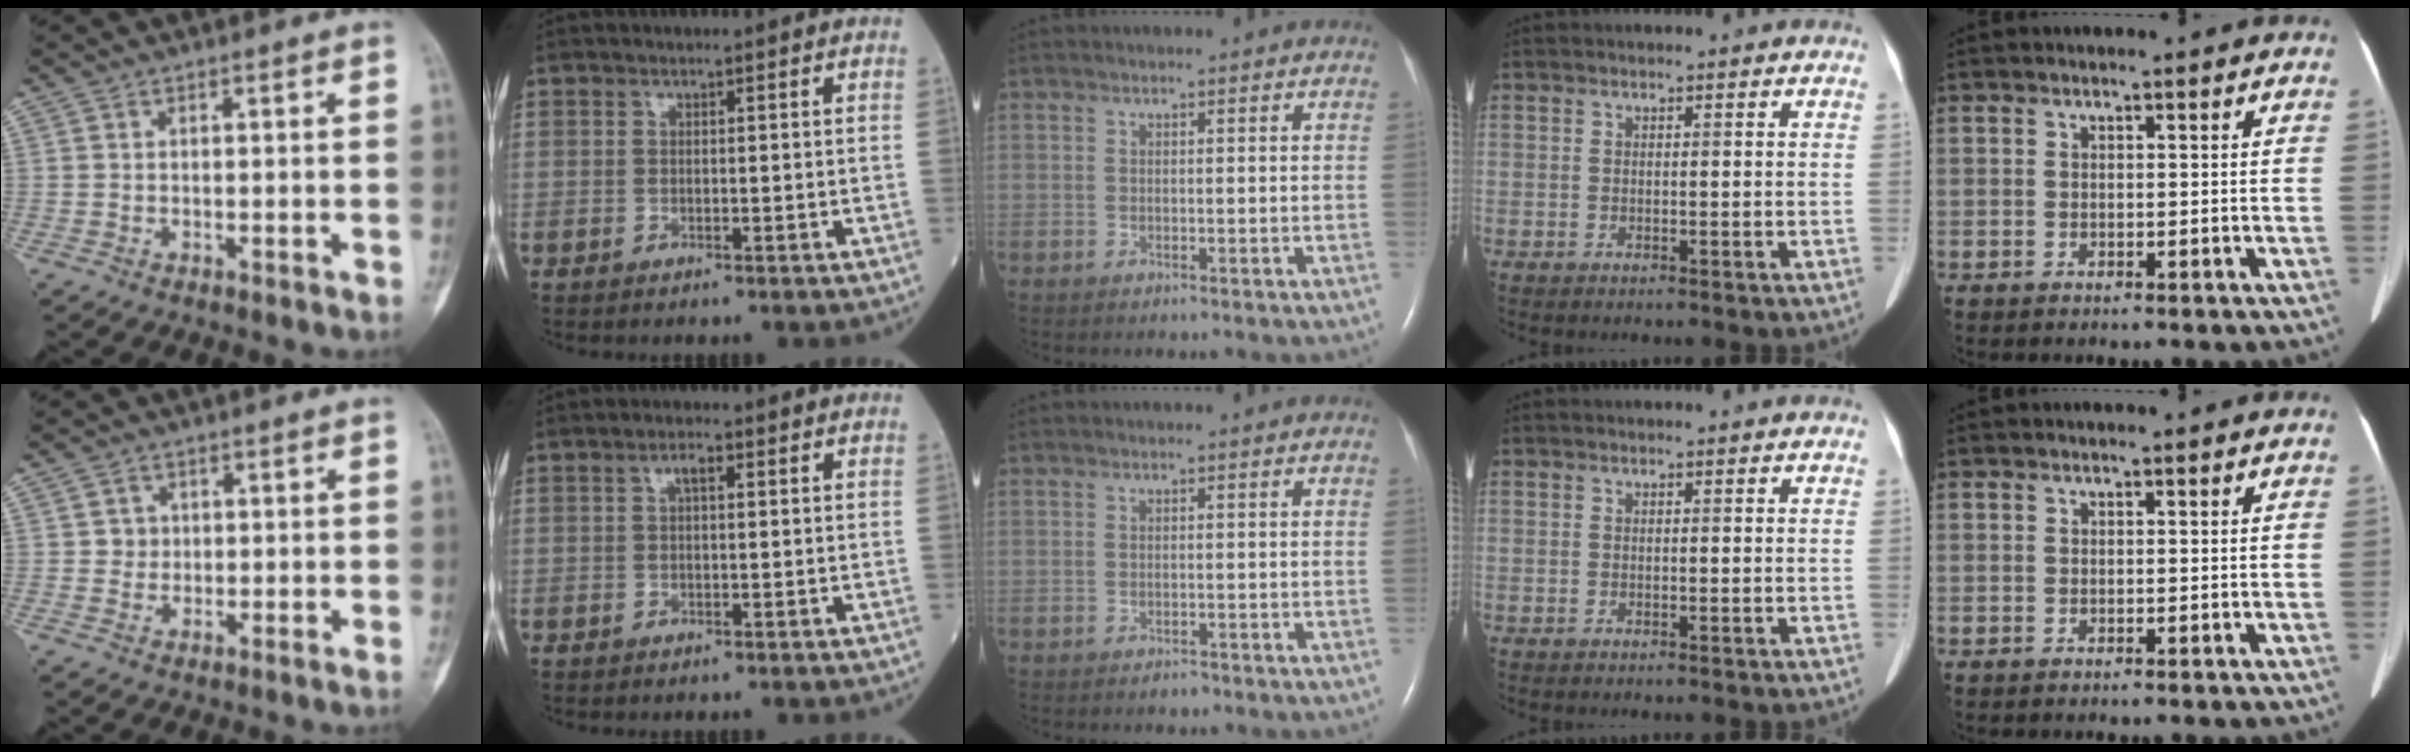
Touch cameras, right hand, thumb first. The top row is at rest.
{"thumb": {"total": 2.1, "force": [0.2, 2.0, 0.6], "torque": [0.002, 0.005, -0.001]}, "index": {"total": 1.6, "force": [0.6, 0.6, 1.4], "torque": [-0.026, 0.009, 0.013]}, "middle": {"total": 0.9, "force": [-0.7, 0.4, 0.3], "torque": [-0.008, -0.001, -0.009]}}